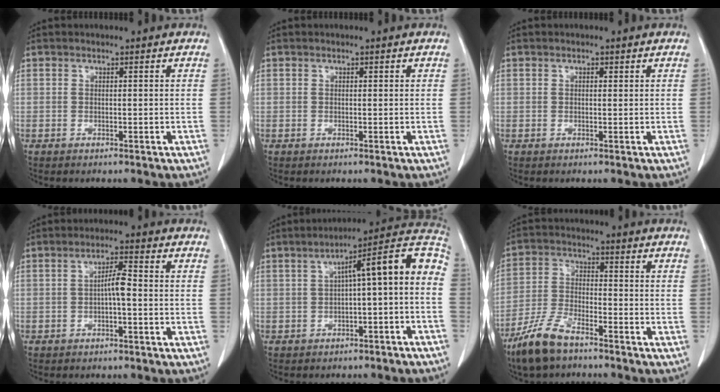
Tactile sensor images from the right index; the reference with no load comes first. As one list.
[{"total": 0.0}, {"total": 0.6, "force": [0.4, 0.3, 0.4], "torque": [-0.007, -0.001, 0.005]}, {"total": 3.1, "force": [-0.5, 0.3, 3.1], "torque": [-0.052, 0.009, -0.008]}, {"total": 12.0, "force": [-0.3, 1.9, 11.9], "torque": [-0.160, 0.049, -0.008]}, {"total": 8.8, "force": [-6.7, 2.5, 5.1], "torque": [-0.115, -0.014, -0.134]}]